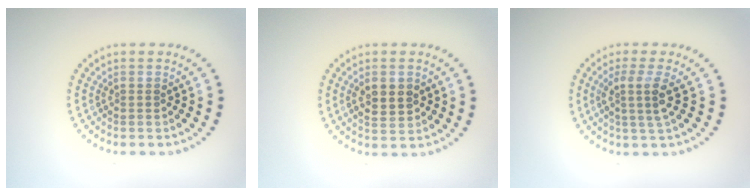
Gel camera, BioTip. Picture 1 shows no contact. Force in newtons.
{"total": 2.9, "press": 2.9, "slide": 0.1}
{"total": 2.5, "press": 1.9, "slide": 1.7}